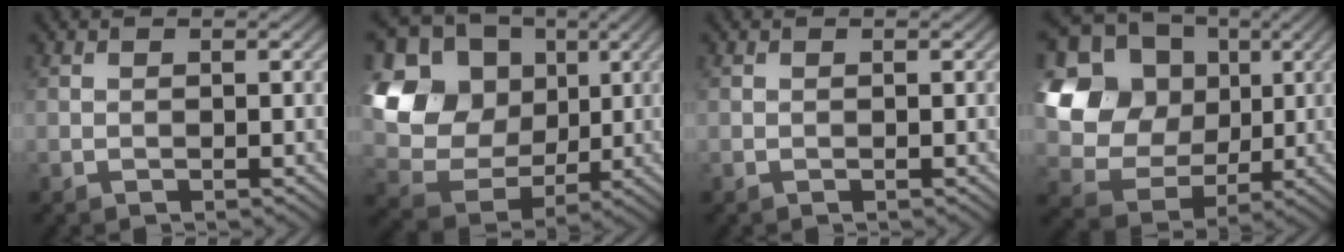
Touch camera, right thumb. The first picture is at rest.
{"total": 16.4, "force": [4.1, 13.3, 8.6], "torque": [-0.255, 0.039, 0.097]}
{"total": 0.0}
{"total": 17.8, "force": [4.6, 15.3, 7.9], "torque": [-0.254, 0.053, 0.088]}